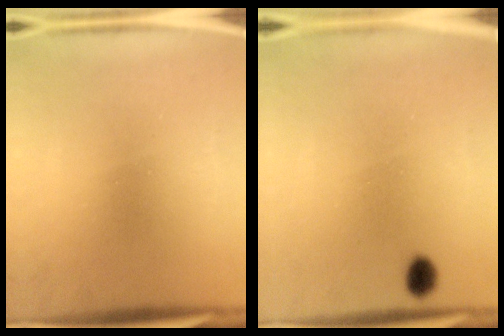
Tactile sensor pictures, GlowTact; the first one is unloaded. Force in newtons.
{"total": 1.7}